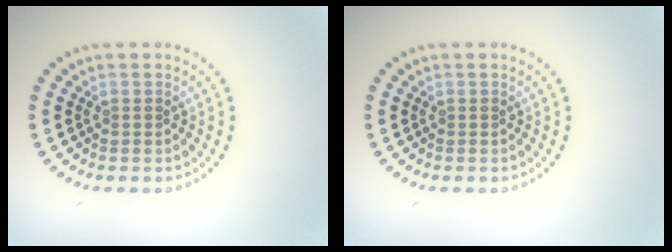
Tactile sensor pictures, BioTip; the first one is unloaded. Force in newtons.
{"total": 0.0}